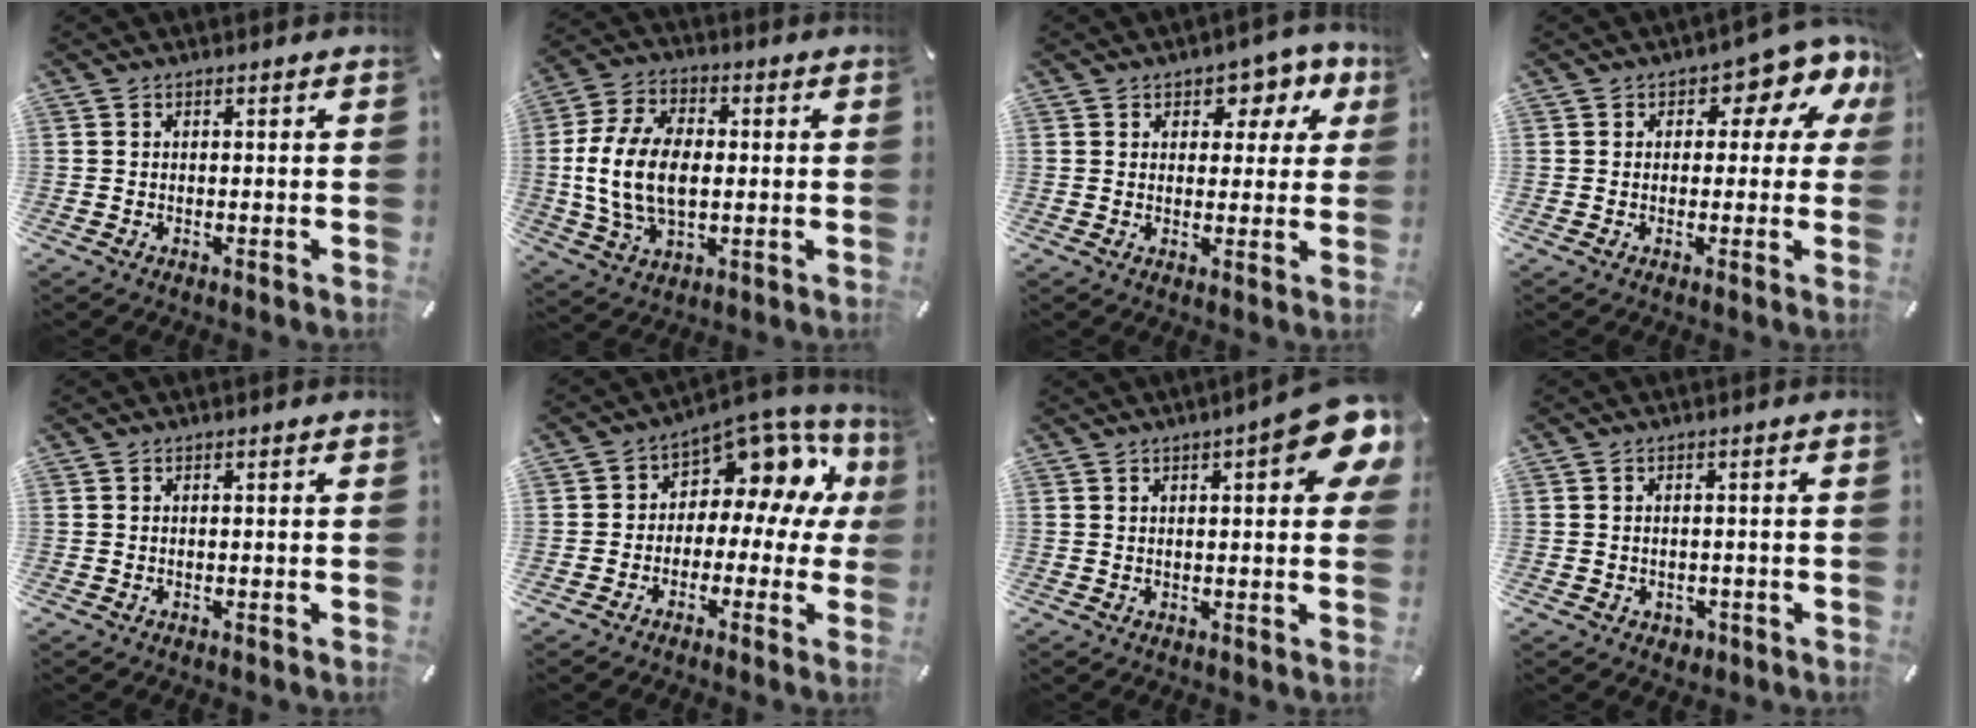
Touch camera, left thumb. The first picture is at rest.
{"total": 14.5, "force": [-0.3, 9.9, 10.6], "torque": [-0.240, 0.011, -0.003]}
{"total": 6.4, "force": [3.0, 4.7, 3.1], "torque": [-0.023, -0.018, 0.043]}
{"total": 8.3, "force": [3.8, 4.6, 5.8], "torque": [-0.065, -0.031, 0.059]}
{"total": 0.0}
{"total": 10.8, "force": [4.1, 7.4, 6.7], "torque": [-0.106, -0.033, 0.070]}
{"total": 11.2, "force": [4.8, 3.2, 9.6], "torque": [-0.124, -0.021, 0.077]}
{"total": 1.9, "force": [-0.5, 1.8, 0.5], "torque": [-0.010, 0.006, -0.013]}